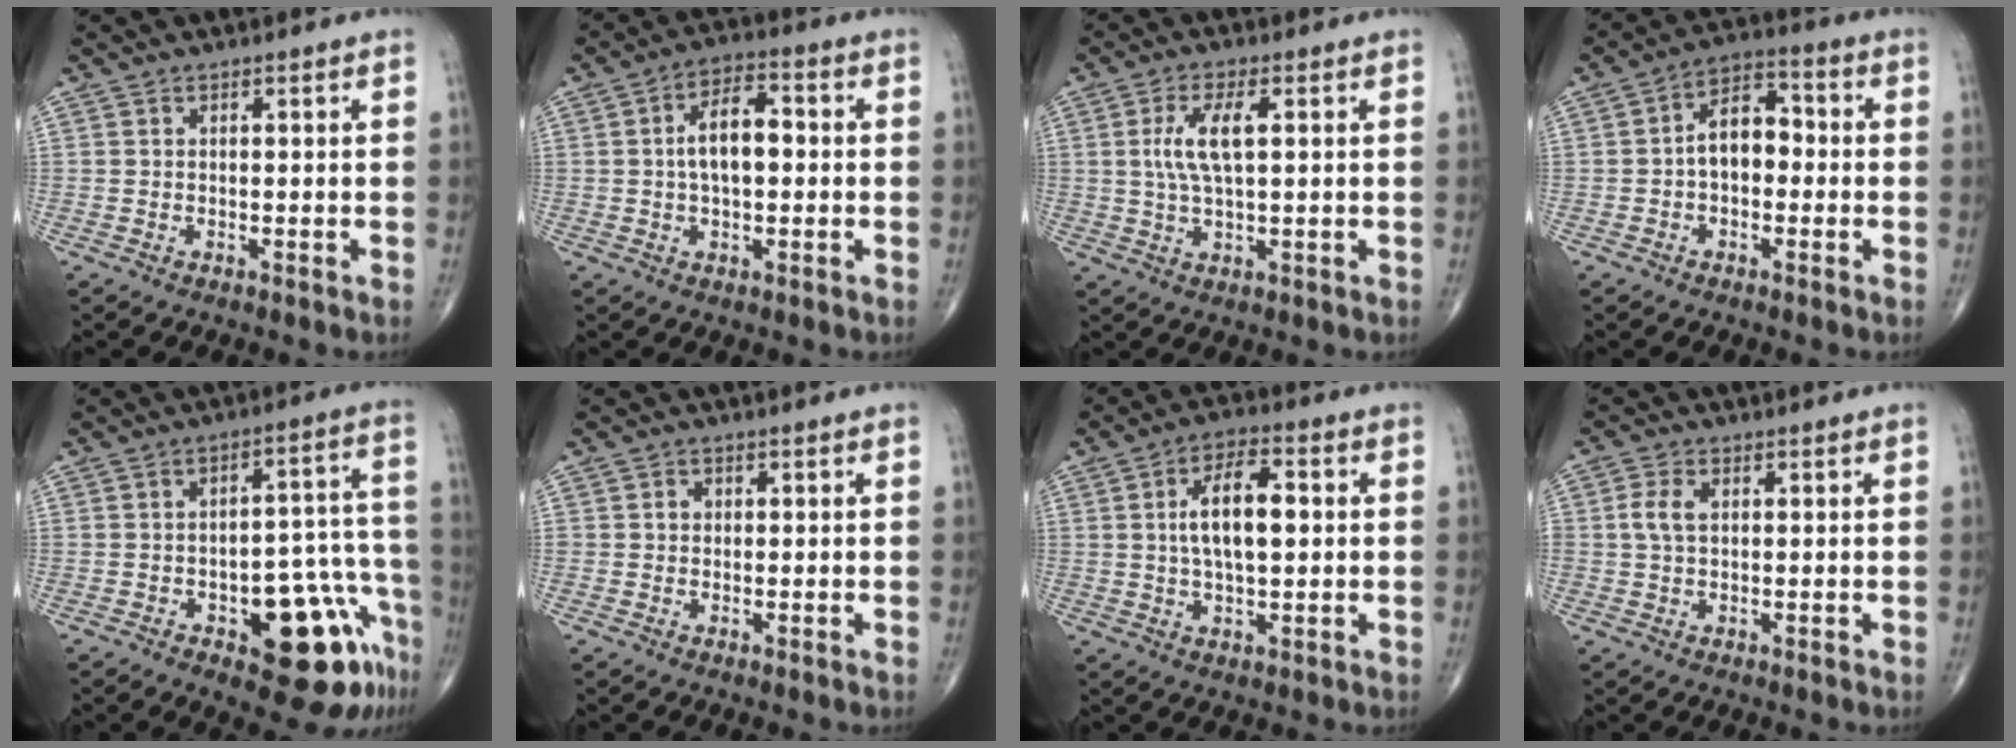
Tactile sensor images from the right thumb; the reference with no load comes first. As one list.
[{"total": 8.5, "force": [0.4, 4.4, 7.3], "torque": [-0.116, 0.020, -0.001]}, {"total": 7.2, "force": [1.4, 2.5, 6.7], "torque": [-0.141, 0.002, 0.028]}, {"total": 8.2, "force": [-0.6, 5.2, 6.3], "torque": [-0.081, 0.032, -0.022]}, {"total": 16.4, "force": [-8.1, 6.5, 12.8], "torque": [-0.105, 0.073, -0.094]}, {"total": 1.6, "force": [0.1, 1.4, 0.7], "torque": [-0.002, 0.004, 0.001]}, {"total": 10.4, "force": [1.2, 4.7, 9.2], "torque": [-0.151, 0.010, 0.017]}, {"total": 4.0, "force": [0.6, 2.5, 3.0], "torque": [-0.068, 0.007, 0.011]}]